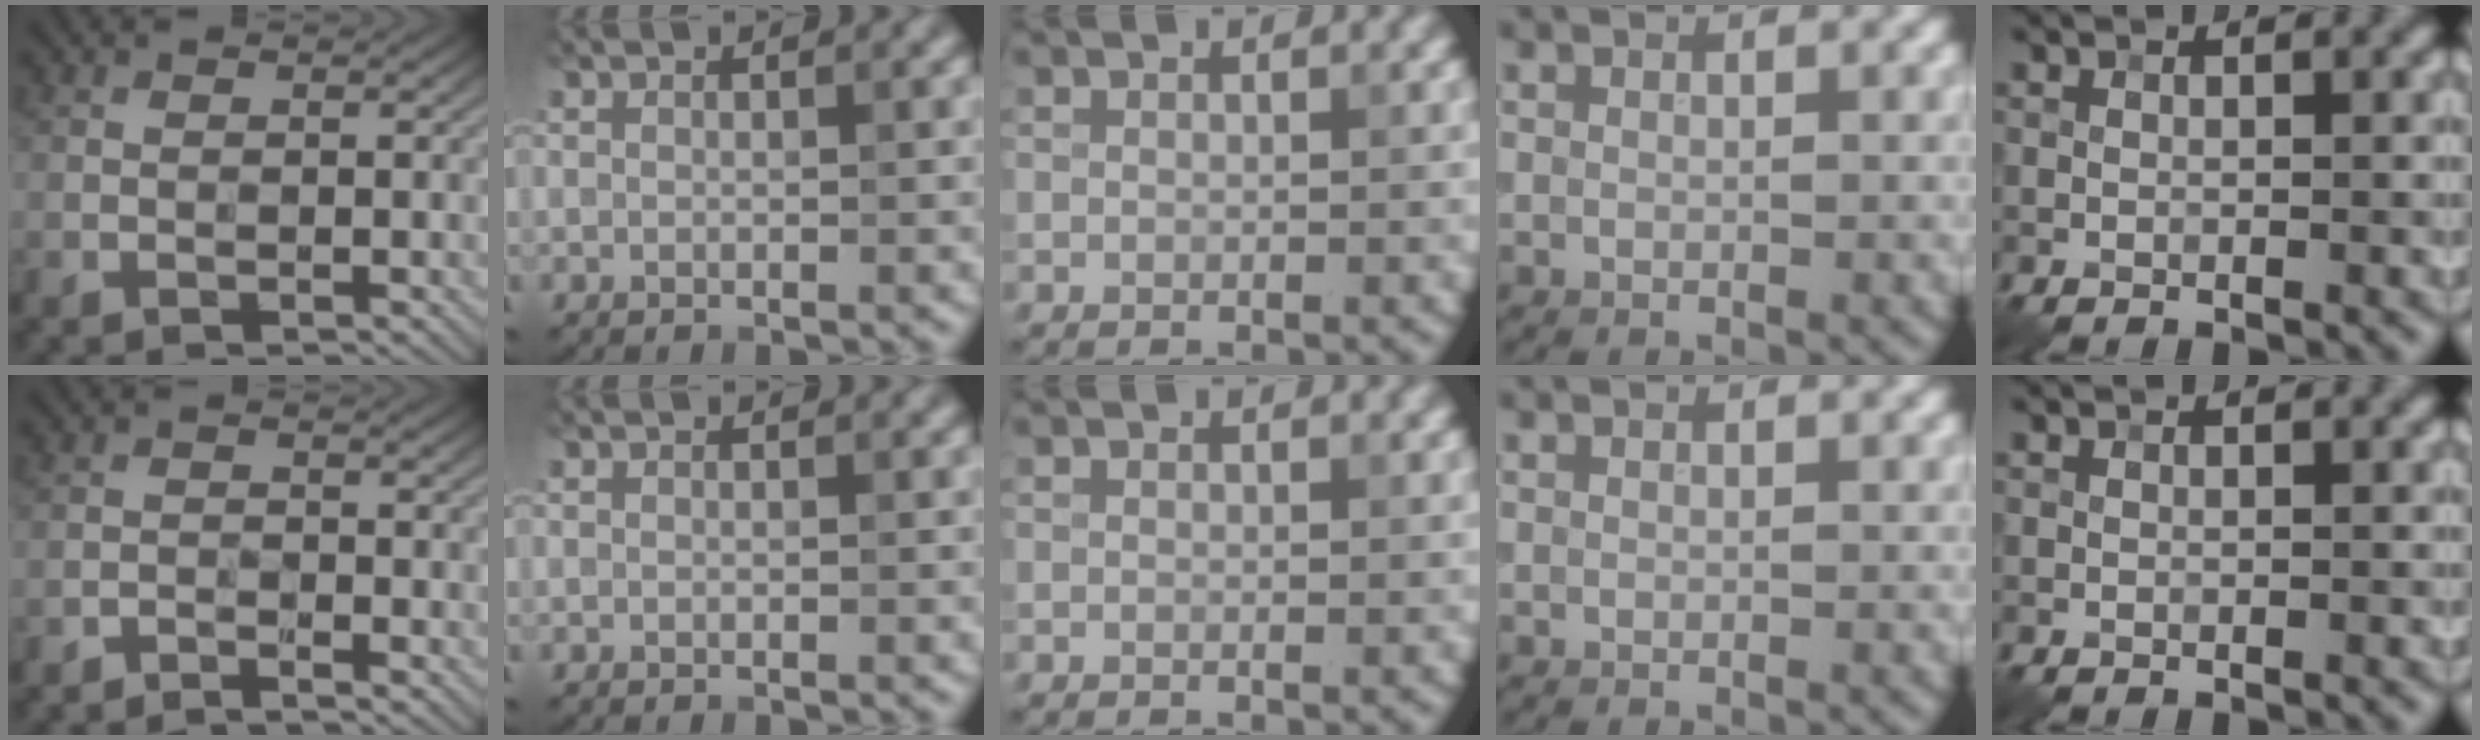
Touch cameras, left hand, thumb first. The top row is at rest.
{"thumb": {"total": 1.5, "force": [-1.4, -0.4, -0.4], "torque": [0.009, 0.002, -0.033]}}